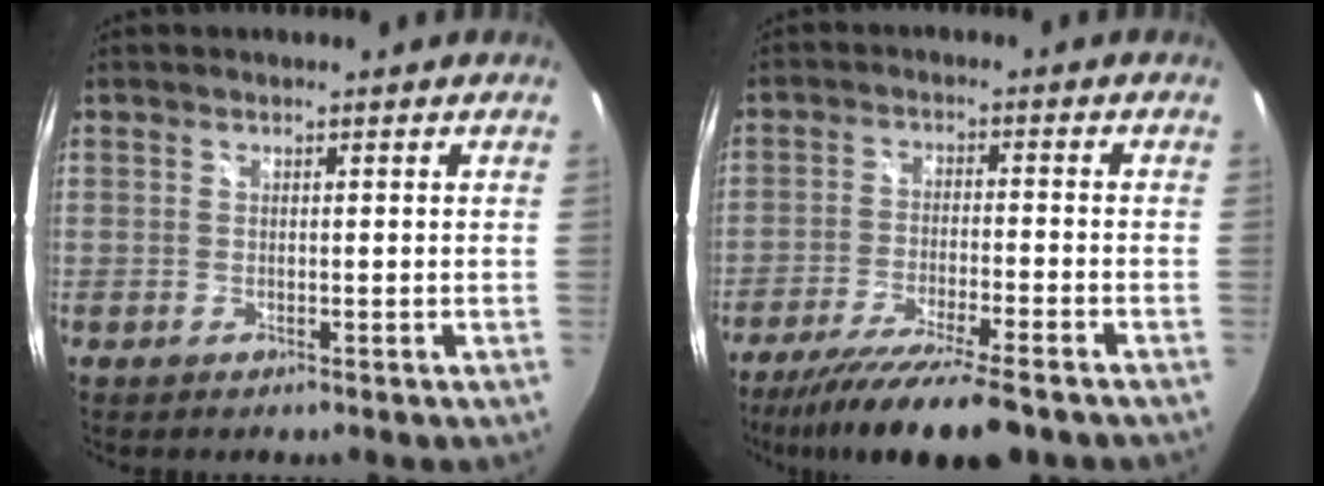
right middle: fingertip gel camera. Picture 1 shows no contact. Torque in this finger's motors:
{"motor_torque": [1.07, -1.07, 0.24, 0.06]}